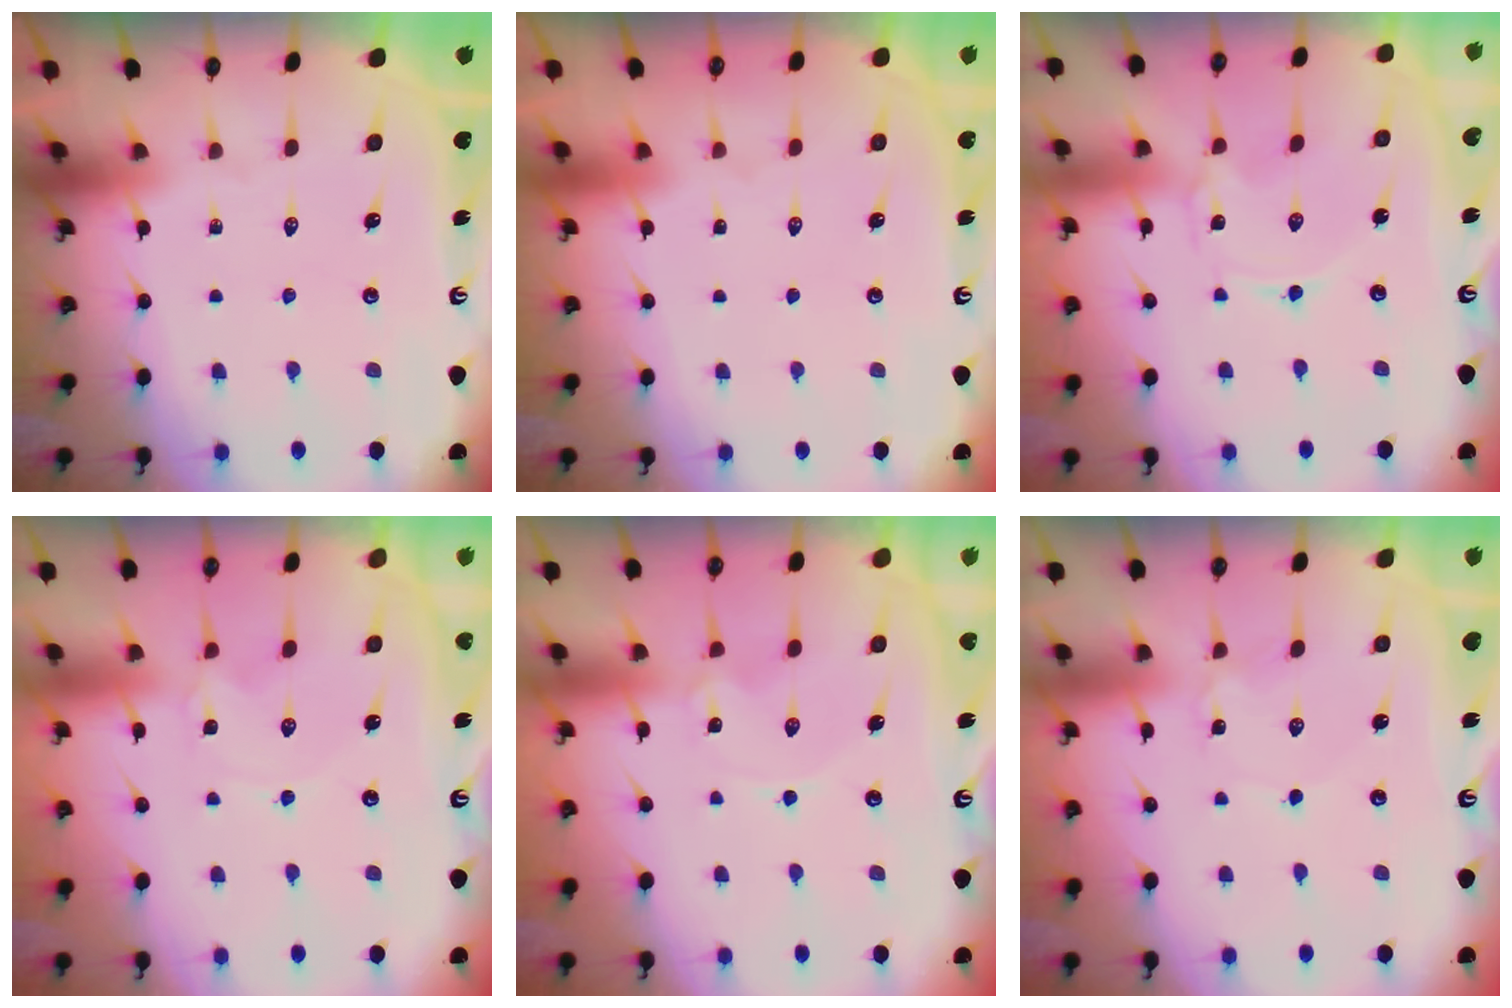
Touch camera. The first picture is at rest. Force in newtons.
{"total": 1.6, "press": 1.6, "slide": 0.1}
{"total": 0.0}
{"total": 0.7, "press": 0.7, "slide": 0.2}
{"total": 0.0}
{"total": 0.7, "press": 0.7, "slide": 0.1}